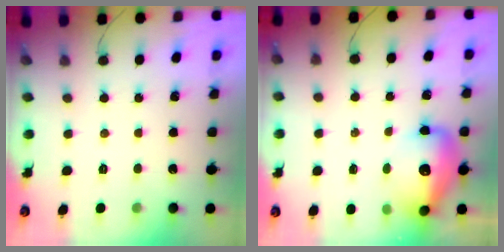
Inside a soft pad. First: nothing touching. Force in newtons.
{"total": 14.9, "press": 14.4, "slide": 4.1}